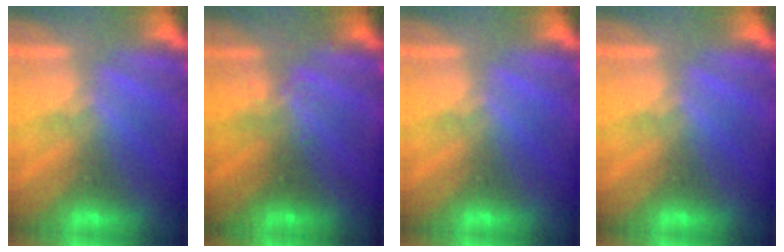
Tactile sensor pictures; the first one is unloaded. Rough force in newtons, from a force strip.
{"total": 2.4}
{"total": 0.0}
{"total": 0.0}